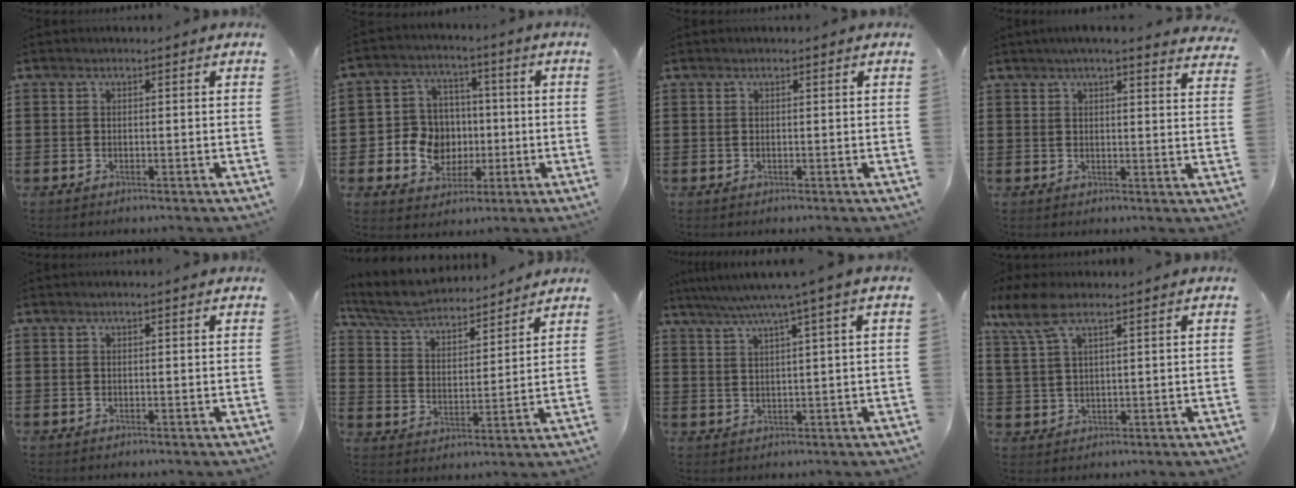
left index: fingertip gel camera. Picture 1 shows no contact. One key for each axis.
{"total": 8.2, "fx": -0.8, "fy": 7.7, "fz": 2.6, "tx": -0.072, "ty": 0.020, "tz": -0.008}
{"total": 0.0}
{"total": 3.5, "fx": 3.1, "fy": -0.3, "fz": 1.5, "tx": -0.039, "ty": -0.002, "tz": 0.057}
{"total": 0.0}
{"total": 6.3, "fx": 5.9, "fy": 0.9, "fz": 2.2, "tx": -0.069, "ty": -0.034, "tz": 0.100}
{"total": 4.9, "fx": 2.9, "fy": -0.8, "fz": 3.8, "tx": -0.081, "ty": -0.011, "tz": 0.045}
{"total": 6.5, "fx": 4.2, "fy": 1.7, "fz": 4.6, "tx": -0.116, "ty": -0.005, "tz": 0.074}